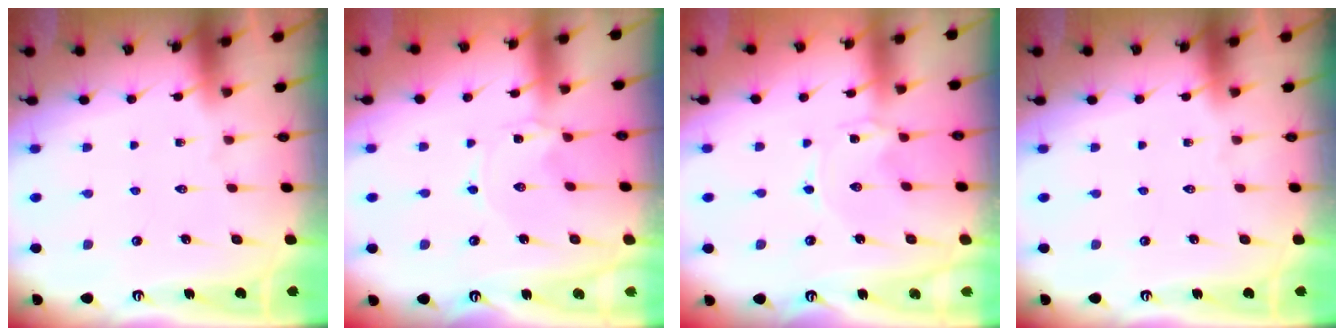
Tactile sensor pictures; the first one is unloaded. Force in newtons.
{"total": 0.0}
{"total": 0.0}
{"total": 0.0}